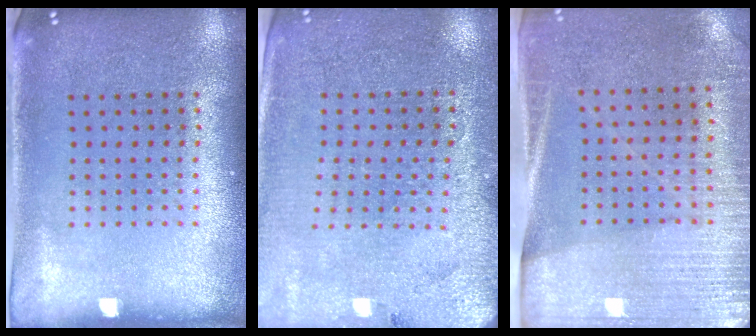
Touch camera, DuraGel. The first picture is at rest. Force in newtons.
{"total": 2.8, "press": 2.7, "slide": 0.5}
{"total": 2.8, "press": 2.5, "slide": 1.3}